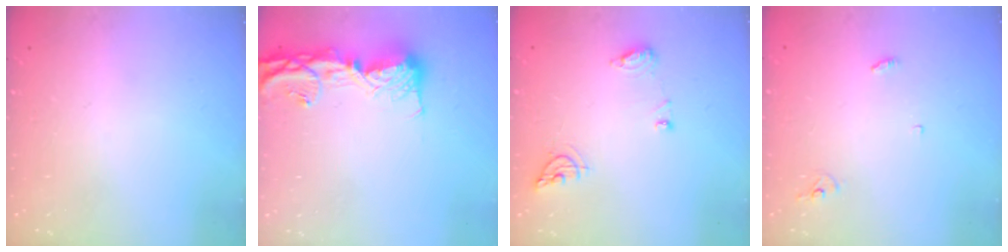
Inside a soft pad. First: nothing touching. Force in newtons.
{"total": 14.4, "press": 14.3, "slide": 1.5}
{"total": 8.0, "press": 8.0, "slide": 0.9}
{"total": 2.9, "press": 2.9, "slide": 0.2}